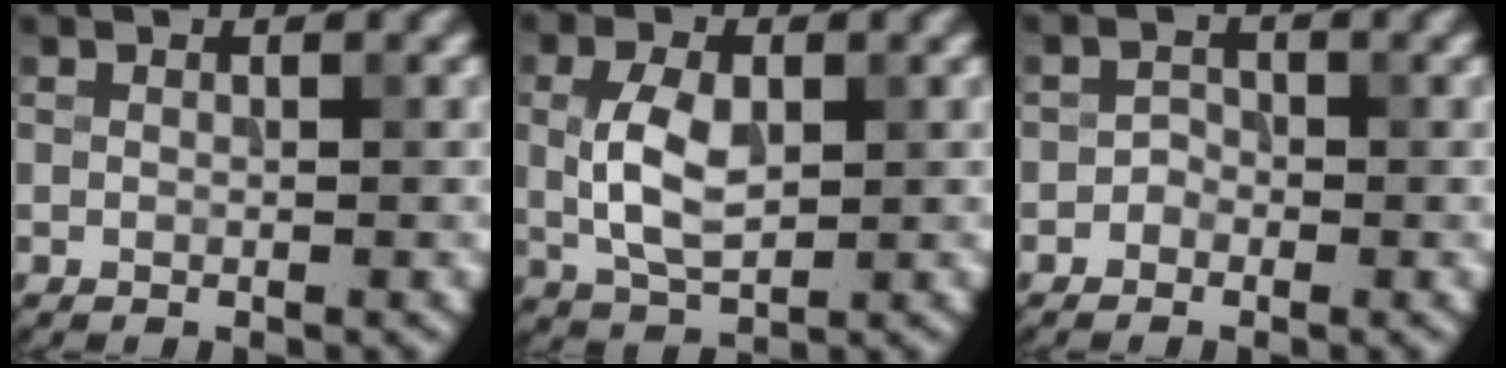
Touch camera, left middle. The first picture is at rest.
{"total": 4.8, "force": [0.3, 2.7, 3.9], "torque": [-0.088, 0.004, 0.008]}
{"total": 1.1, "force": [-0.6, 0.9, 0.2], "torque": [0.000, 0.003, -0.013]}